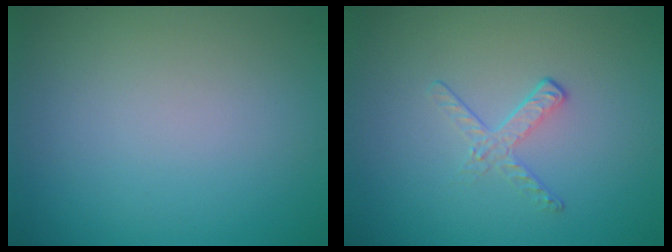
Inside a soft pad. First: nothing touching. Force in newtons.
{"total": 1.7, "press": 0.7, "slide": 1.5}